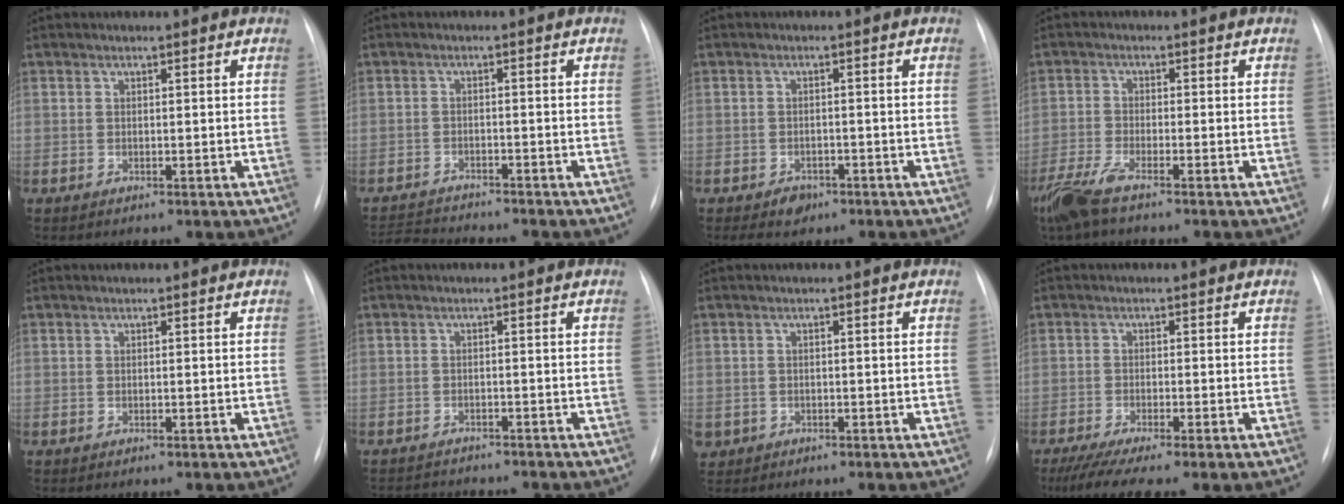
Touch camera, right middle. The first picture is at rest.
{"total": 6.7, "force": [-6.6, 0.1, 1.3], "torque": [-0.019, -0.011, -0.106]}
{"total": 2.7, "force": [-1.8, 1.7, 1.0], "torque": [-0.015, 0.002, -0.020]}
{"total": 5.5, "force": [-4.2, 0.6, 3.4], "torque": [-0.084, -0.018, -0.087]}
{"total": 0.0}
{"total": 7.1, "force": [-6.7, 1.4, 1.8], "torque": [-0.023, -0.004, -0.089]}
{"total": 2.6, "force": [-1.2, 2.3, 0.4], "torque": [-0.007, 0.002, -0.016]}
{"total": 9.2, "force": [-7.0, 0.8, 5.8], "torque": [-0.092, -0.019, -0.110]}